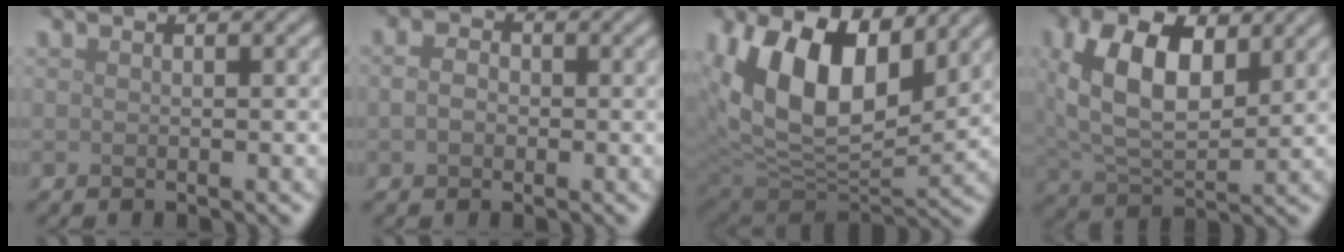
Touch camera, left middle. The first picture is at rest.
{"total": 1.9, "force": [-0.1, 1.4, 1.2], "torque": [-0.027, 0.001, -0.005]}
{"total": 12.5, "force": [4.3, 7.3, 9.2], "torque": [-0.172, -0.006, 0.080]}
{"total": 9.7, "force": [3.1, 5.3, 7.5], "torque": [-0.157, 0.007, 0.052]}